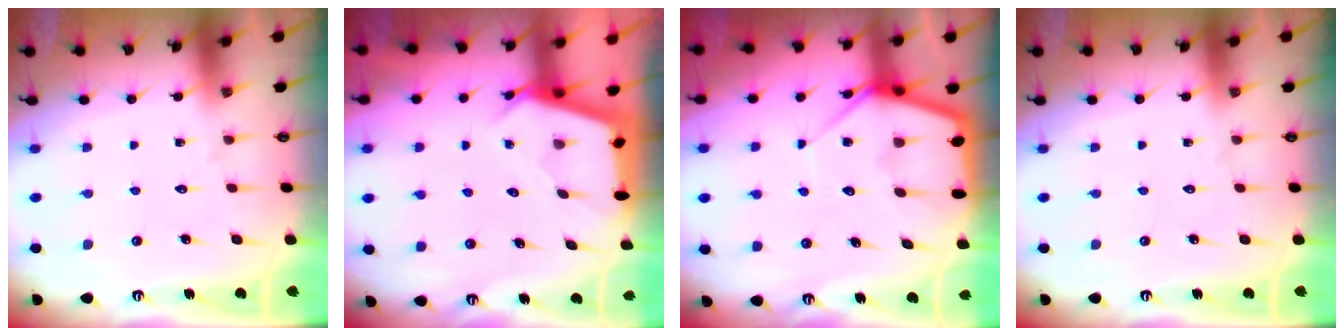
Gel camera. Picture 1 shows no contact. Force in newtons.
{"total": 2.9, "press": 2.9, "slide": 0.3}
{"total": 9.0, "press": 9.0, "slide": 0.6}
{"total": 0.0}